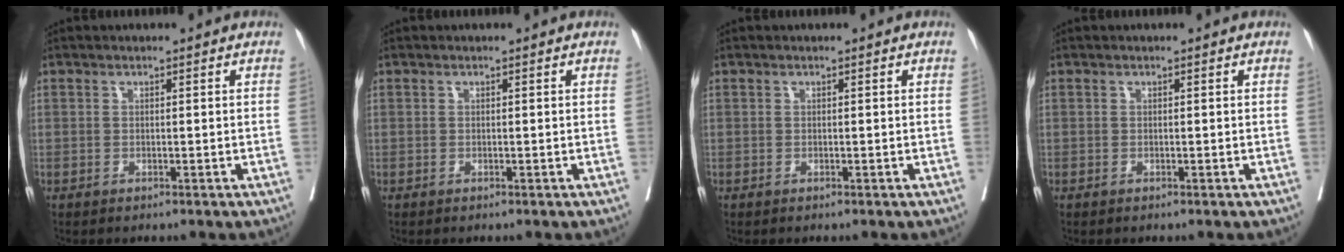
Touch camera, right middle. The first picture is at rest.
{"total": 0.0}
{"total": 0.0}
{"total": 0.0}